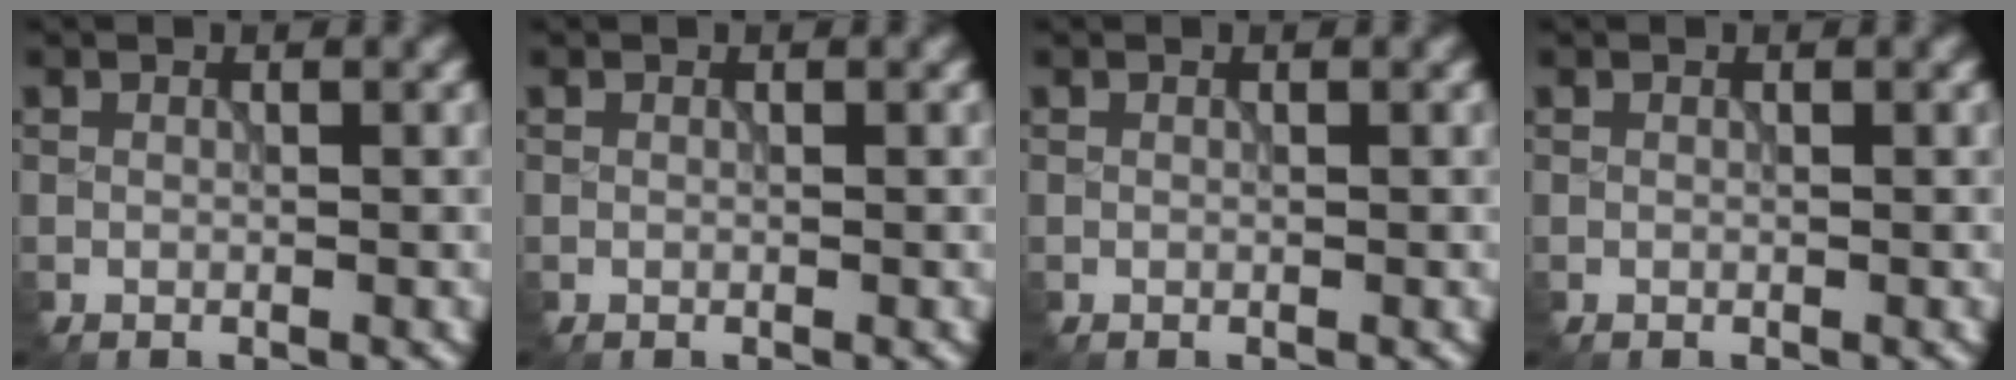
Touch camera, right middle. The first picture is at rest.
{"total": 0.0}
{"total": 0.0}
{"total": 0.0}